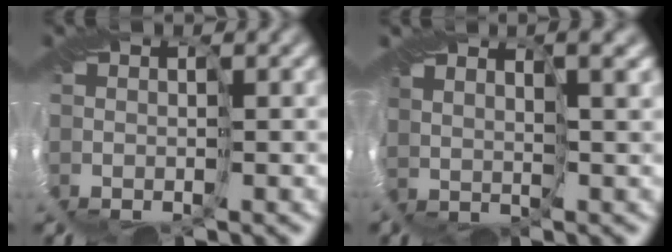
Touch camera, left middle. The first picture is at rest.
{"total": 3.8, "force": [3.5, 0.8, 1.3], "torque": [-0.028, 0.009, 0.065]}